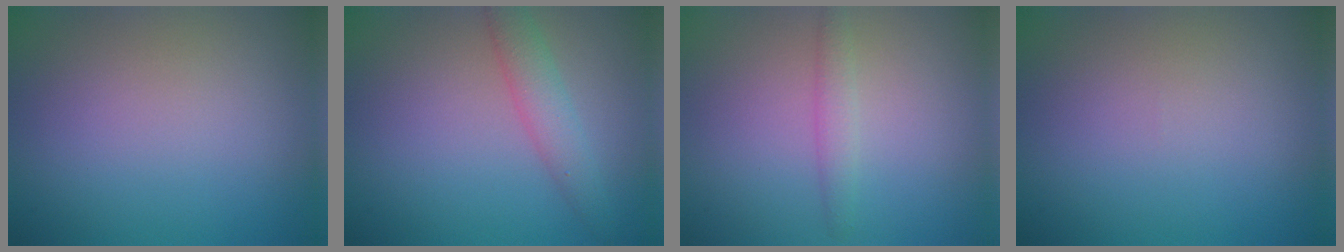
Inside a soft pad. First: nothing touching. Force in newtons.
{"total": 2.8, "press": 2.8, "slide": 0.1}
{"total": 1.4, "press": 1.4, "slide": 0.0}
{"total": 0.0}